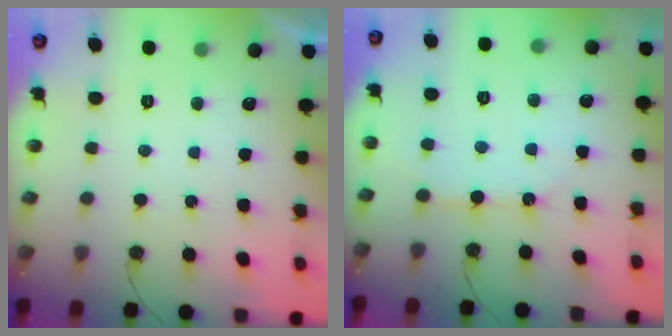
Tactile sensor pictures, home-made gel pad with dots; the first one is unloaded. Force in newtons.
{"total": 7.4, "press": 7.4, "slide": 0.6}